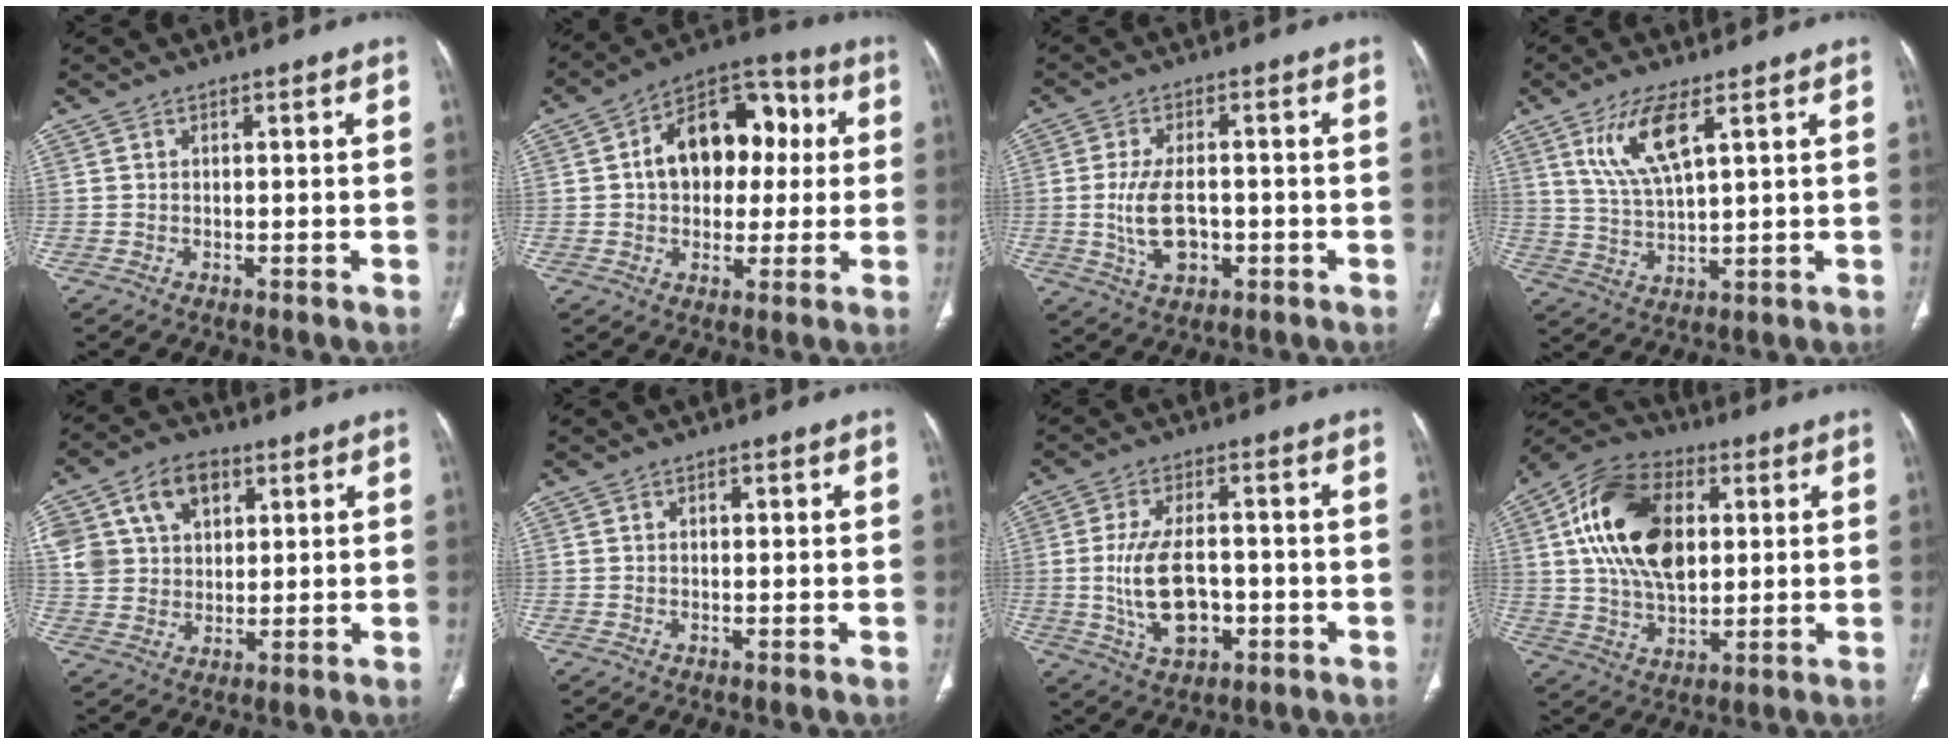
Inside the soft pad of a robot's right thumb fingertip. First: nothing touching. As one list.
[{"total": 16.8, "force": [2.2, 11.3, 12.2], "torque": [-0.136, 0.032, 0.027]}, {"total": 8.3, "force": [-1.2, 4.6, 6.8], "torque": [-0.130, 0.003, -0.014]}, {"total": 9.4, "force": [4.5, 2.7, 7.9], "torque": [-0.165, -0.021, 0.099]}, {"total": 13.4, "force": [5.3, 9.6, 7.7], "torque": [-0.121, 0.002, 0.102]}, {"total": 1.3, "force": [0.4, 0.7, 1.0], "torque": [-0.017, 0.003, 0.007]}, {"total": 11.4, "force": [-1.7, 6.3, 9.4], "torque": [-0.168, 0.007, -0.020]}, {"total": 19.8, "force": [4.3, 12.3, 15.0], "torque": [-0.253, 0.003, 0.074]}]